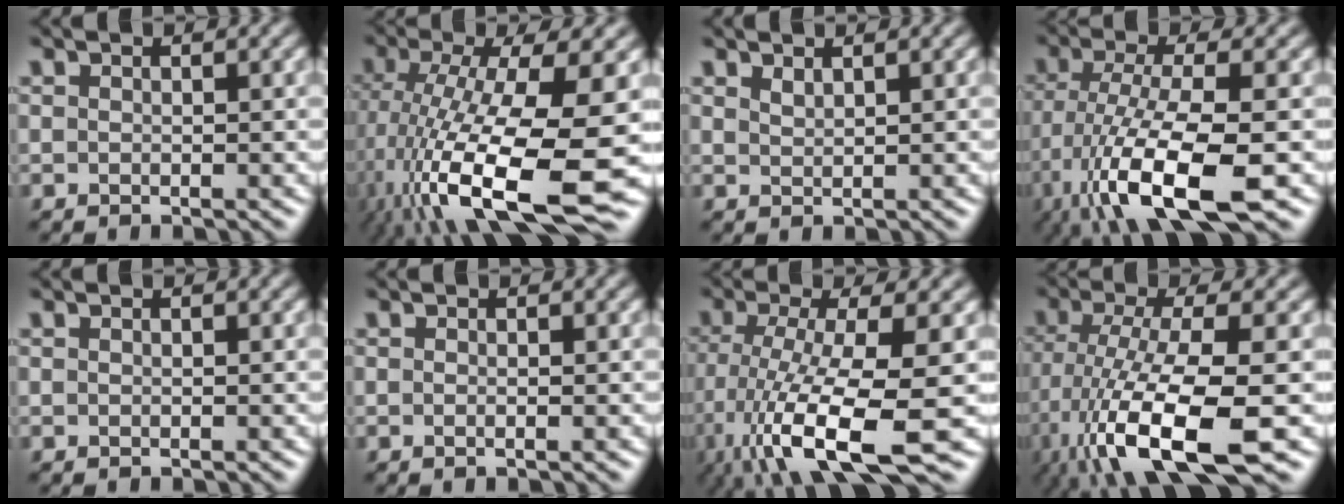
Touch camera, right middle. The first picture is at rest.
{"total": 15.0, "force": [-4.5, 4.8, 13.5], "torque": [-0.262, -0.024, -0.066]}
{"total": 0.9, "force": [0.8, 0.1, 0.3], "torque": [-0.007, 0.000, 0.017]}
{"total": 10.5, "force": [-4.6, 3.0, 8.9], "torque": [-0.174, -0.008, -0.084]}
{"total": 0.0}
{"total": 0.9, "force": [-0.1, 0.2, 0.8], "torque": [-0.013, -0.004, -0.005]}
{"total": 11.4, "force": [-4.8, 3.0, 9.9], "torque": [-0.197, -0.020, -0.085]}
{"total": 11.9, "force": [-4.8, 3.4, 10.3], "torque": [-0.208, -0.015, -0.085]}